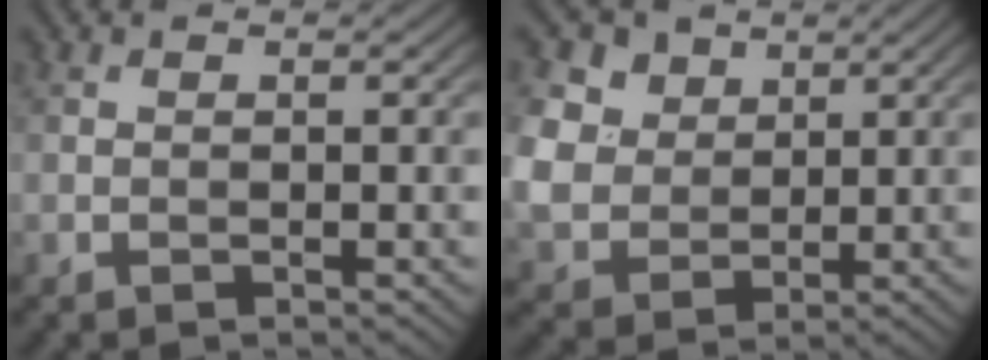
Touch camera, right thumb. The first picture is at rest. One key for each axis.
{"total": 7.2, "fx": 2.9, "fy": 5.9, "fz": 3.1, "tx": -0.115, "ty": 0.007, "tz": 0.045}